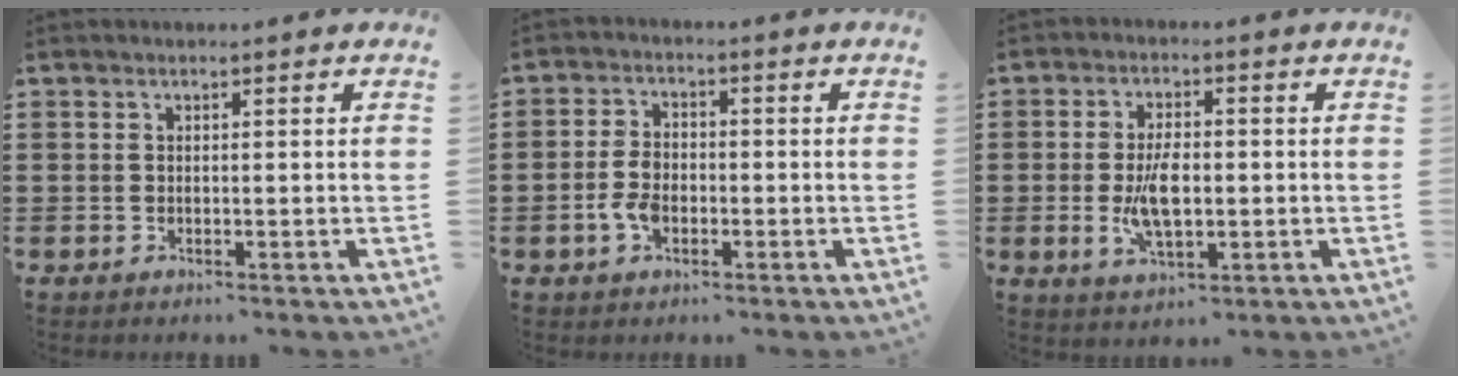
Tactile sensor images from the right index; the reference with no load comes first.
{"total": 4.4, "force": [-1.3, 2.8, 3.2], "torque": [-0.078, -0.001, -0.029]}
{"total": 6.7, "force": [-0.7, 3.2, 5.9], "torque": [-0.131, -0.004, -0.018]}